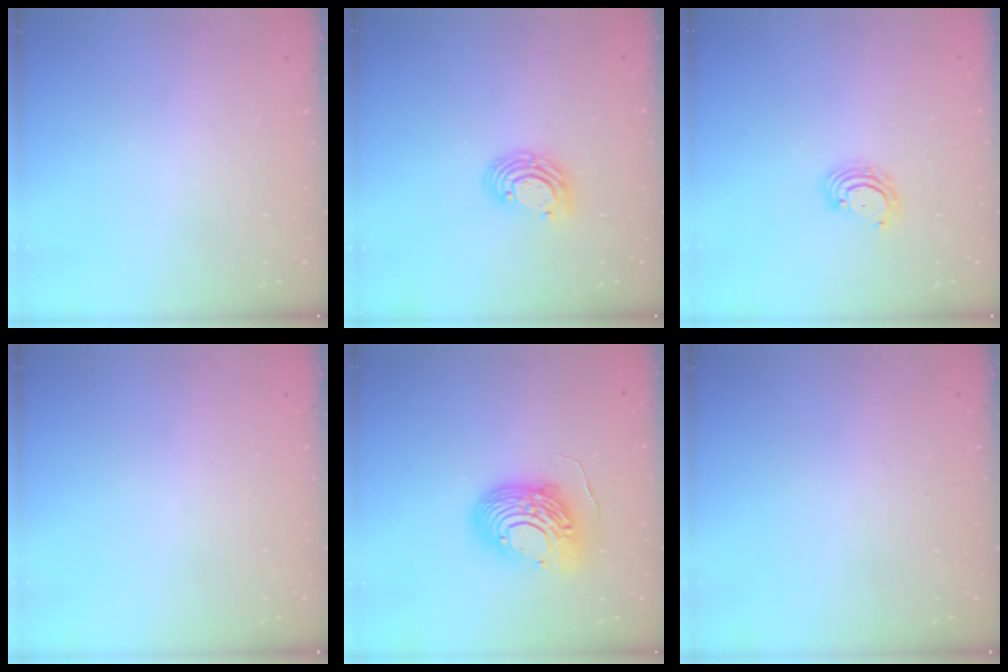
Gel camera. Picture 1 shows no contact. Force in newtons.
{"total": 7.0, "press": 6.9, "slide": 0.8}
{"total": 4.2, "press": 4.2, "slide": 0.3}
{"total": 0.0}
{"total": 14.4, "press": 14.4, "slide": 1.1}
{"total": 0.0}